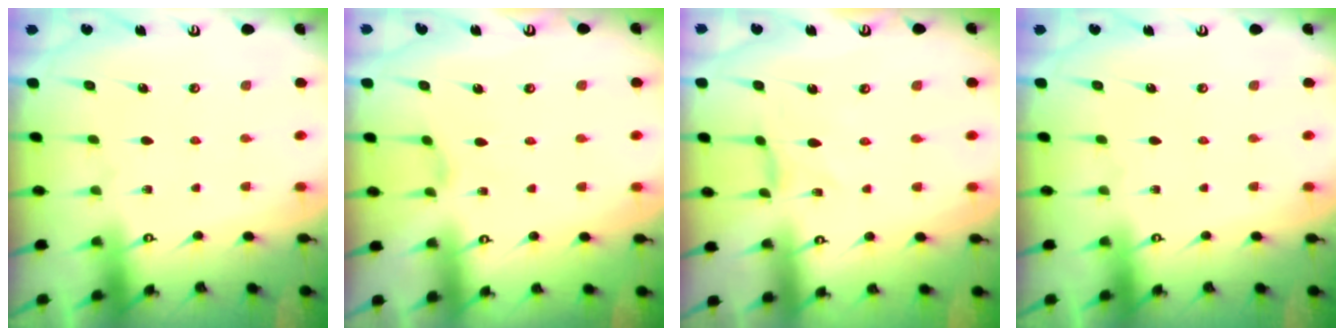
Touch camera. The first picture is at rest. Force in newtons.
{"total": 1.0, "press": 1.0, "slide": 0.3}
{"total": 0.0}
{"total": 0.0}